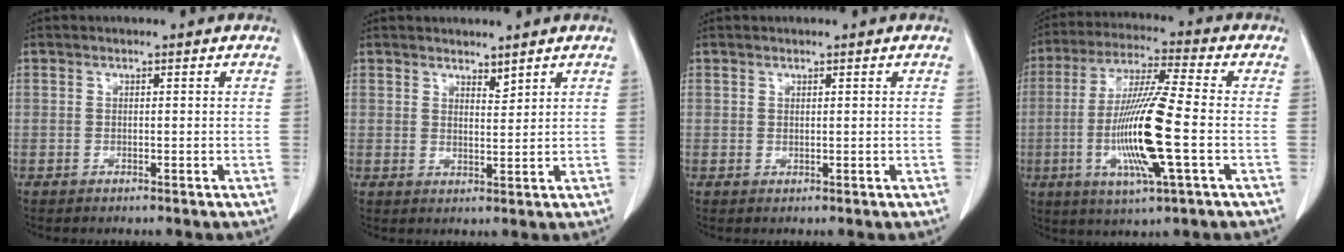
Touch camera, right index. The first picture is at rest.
{"total": 2.1, "force": [1.8, 0.6, 0.8], "torque": [-0.014, -0.008, 0.035]}
{"total": 0.0}
{"total": 15.1, "force": [-3.1, 0.5, 14.8], "torque": [-0.296, -0.015, -0.063]}